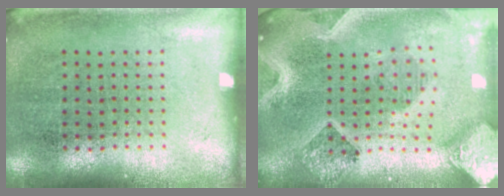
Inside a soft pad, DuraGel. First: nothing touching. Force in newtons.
{"total": 4.1, "press": 3.2, "slide": 2.5}